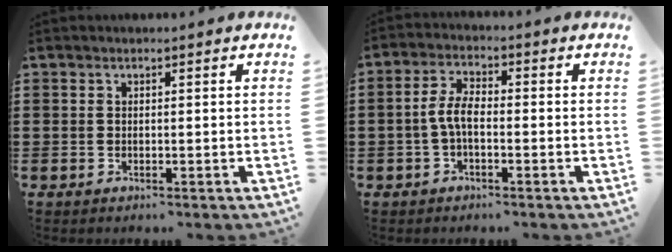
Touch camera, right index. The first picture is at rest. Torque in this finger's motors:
{"motor_torque": [0.70, -0.54, 0.39, 0.12]}